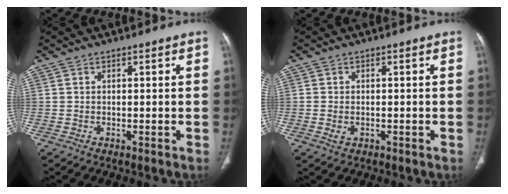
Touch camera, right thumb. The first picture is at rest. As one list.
[{"total": 1.9, "force": [-0.4, 1.3, 1.2], "torque": [-0.024, 0.003, -0.003]}]